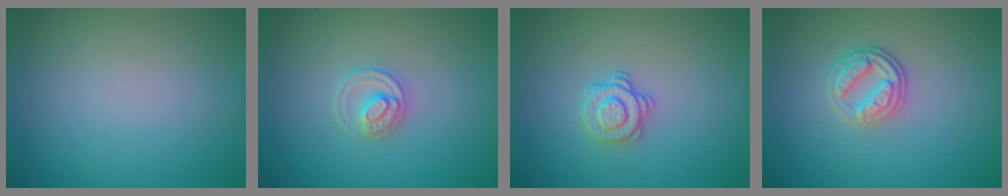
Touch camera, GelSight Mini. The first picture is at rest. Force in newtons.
{"total": 2.2, "press": 2.2, "slide": 0.2}
{"total": 2.1, "press": 1.7, "slide": 1.2}
{"total": 2.6, "press": 2.4, "slide": 1.0}